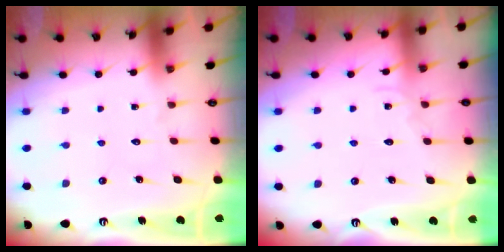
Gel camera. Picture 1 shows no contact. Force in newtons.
{"total": 5.0, "press": 5.0, "slide": 0.5}